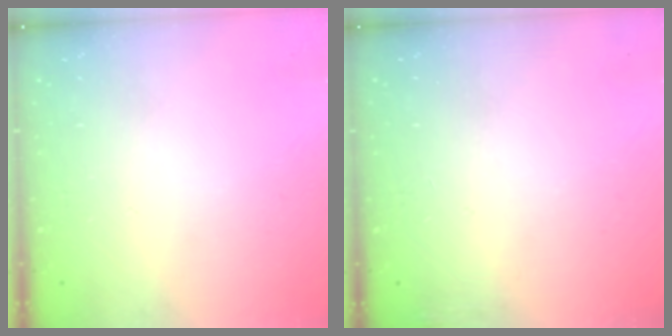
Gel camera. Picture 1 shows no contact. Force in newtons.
{"total": 3.9, "press": 3.6, "slide": 1.5}